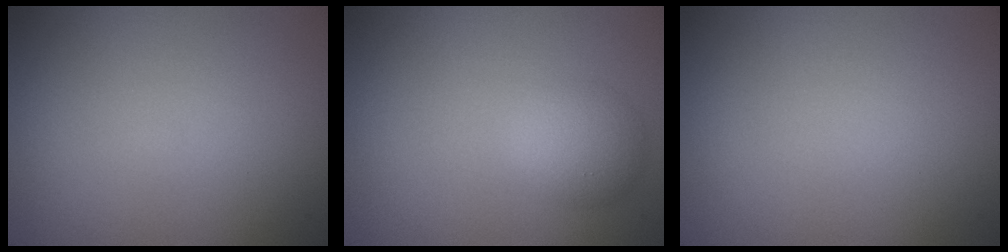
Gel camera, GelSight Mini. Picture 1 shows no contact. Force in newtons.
{"total": 2.6, "press": 2.6, "slide": 0.1}
{"total": 0.0}